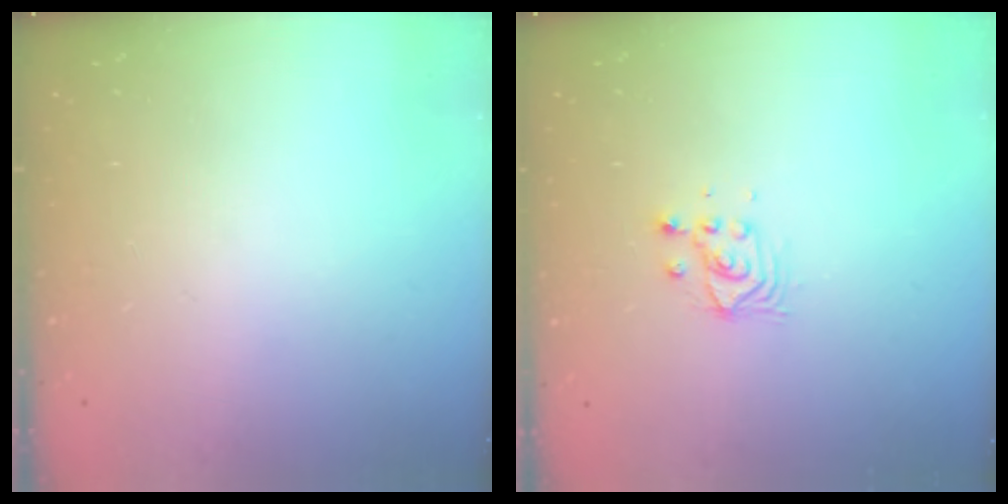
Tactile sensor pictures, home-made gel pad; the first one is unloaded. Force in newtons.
{"total": 3.8, "press": 3.8, "slide": 0.2}